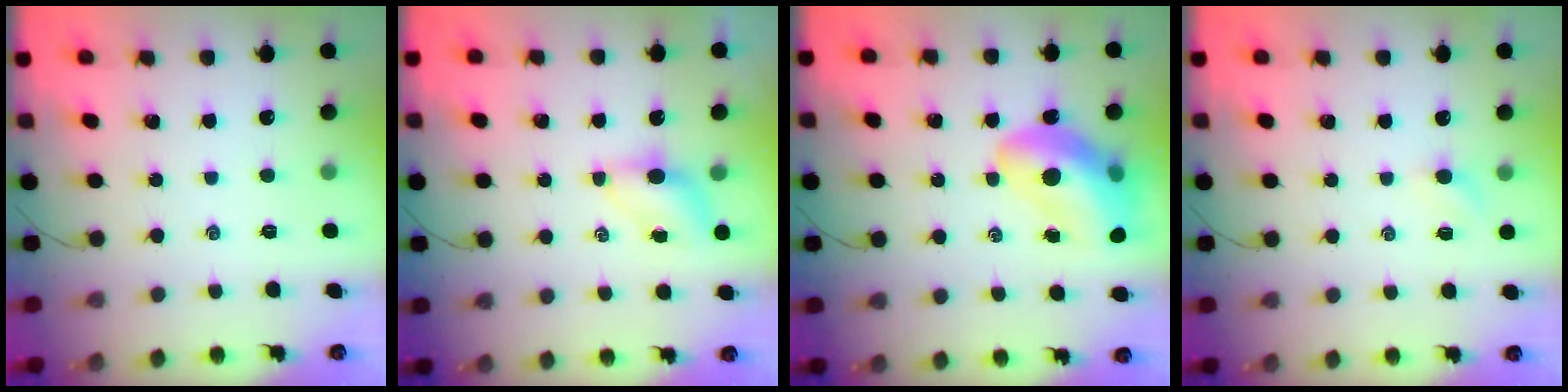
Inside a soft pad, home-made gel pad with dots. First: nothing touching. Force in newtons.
{"total": 4.6, "press": 4.4, "slide": 1.4}
{"total": 17.0, "press": 16.4, "slide": 4.6}
{"total": 2.8, "press": 2.7, "slide": 0.9}